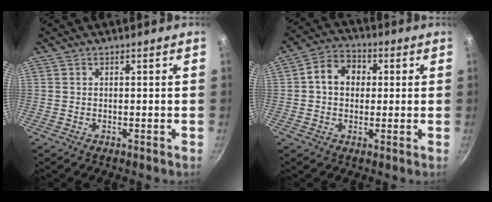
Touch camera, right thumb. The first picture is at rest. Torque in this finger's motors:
{"motor_torque": [-0.20, 0.51, 0.08, -0.06, 0.07]}